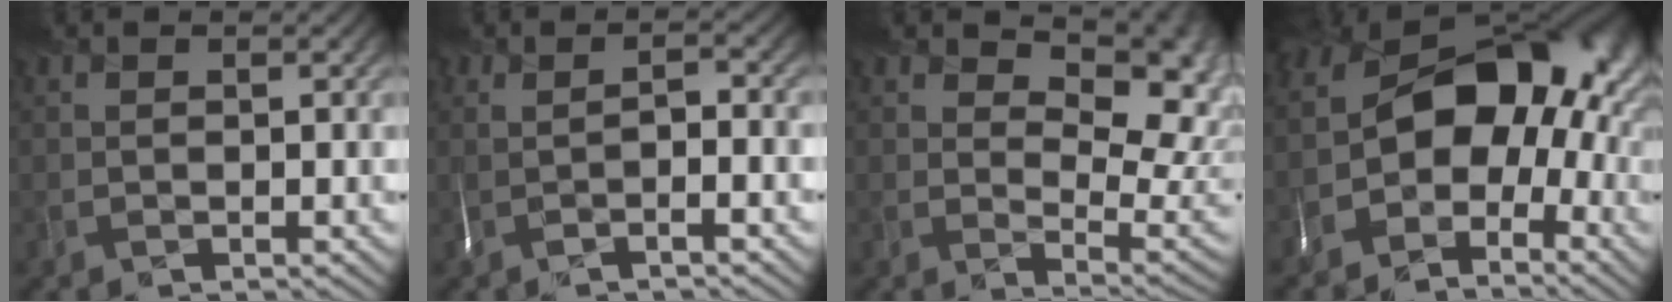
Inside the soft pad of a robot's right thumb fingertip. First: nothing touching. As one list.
[{"total": 2.0, "force": [-1.2, 0.4, 1.5], "torque": [-0.032, -0.004, -0.029]}, {"total": 12.7, "force": [4.6, 7.5, 9.2], "torque": [-0.117, -0.004, 0.081]}, {"total": 14.3, "force": [-2.2, 10.3, 9.6], "torque": [-0.134, -0.014, -0.033]}]